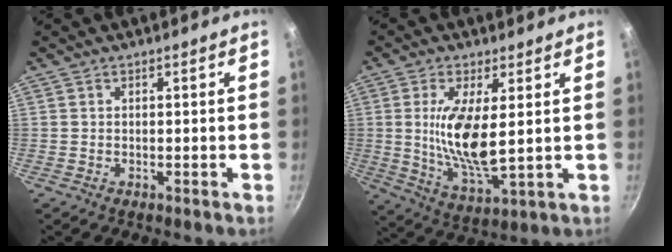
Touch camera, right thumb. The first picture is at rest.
{"total": 12.2, "force": [1.7, 4.1, 11.4], "torque": [-0.222, -0.022, 0.038]}